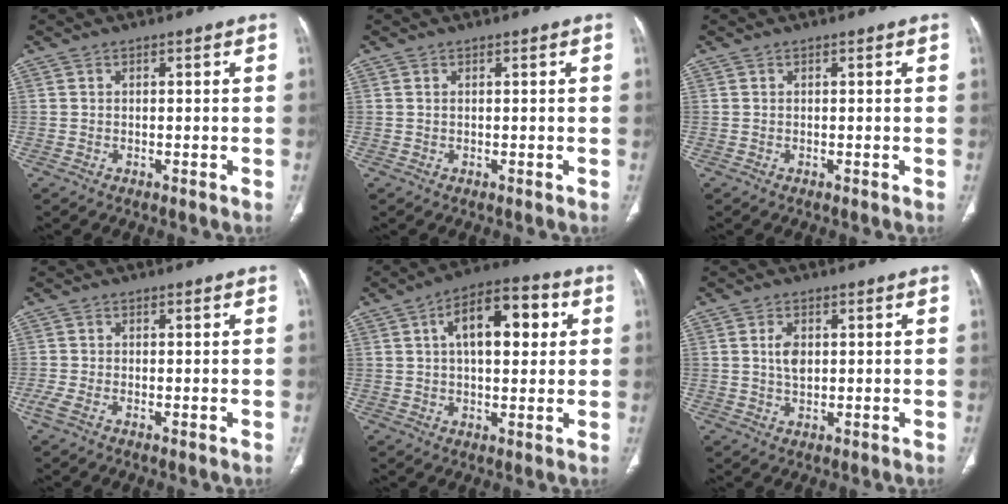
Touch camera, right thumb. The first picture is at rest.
{"total": 0.0}
{"total": 0.0}
{"total": 2.3, "force": [-0.9, 0.9, 1.9], "torque": [-0.054, -0.003, -0.025]}
{"total": 13.9, "force": [3.7, 6.8, 11.5], "torque": [-0.158, 0.019, 0.054]}
{"total": 3.7, "force": [0.7, 2.3, 2.8], "torque": [-0.047, -0.002, 0.015]}